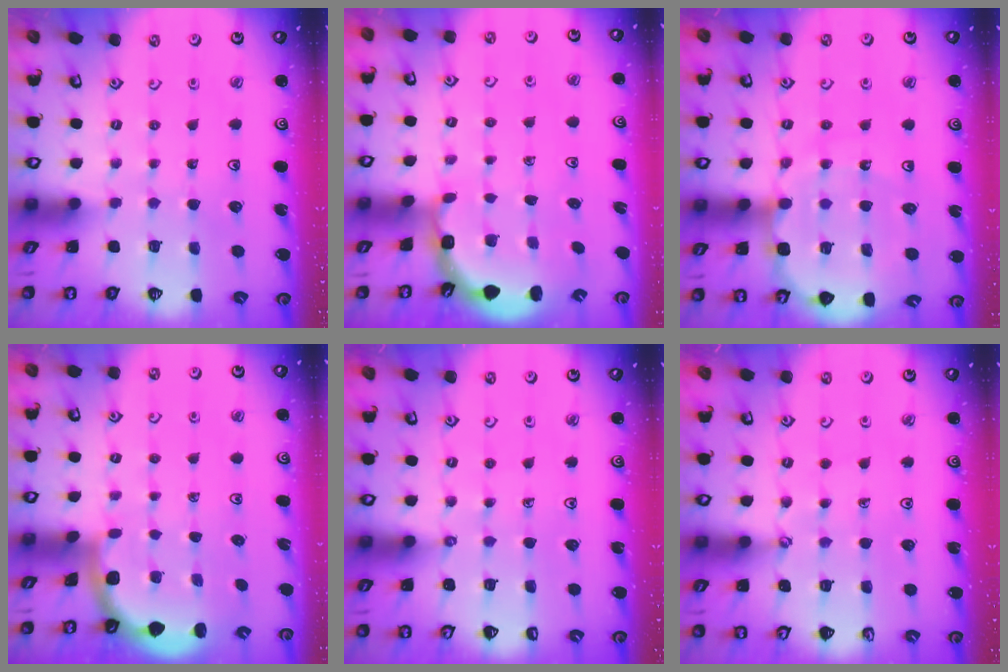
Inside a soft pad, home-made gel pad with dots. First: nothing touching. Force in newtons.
{"total": 2.3, "press": 2.1, "slide": 0.9}
{"total": 11.8, "press": 11.4, "slide": 2.9}
{"total": 1.8, "press": 1.8, "slide": 0.0}
{"total": 0.9, "press": 0.9, "slide": 0.1}
{"total": 1.9, "press": 1.9, "slide": 0.1}